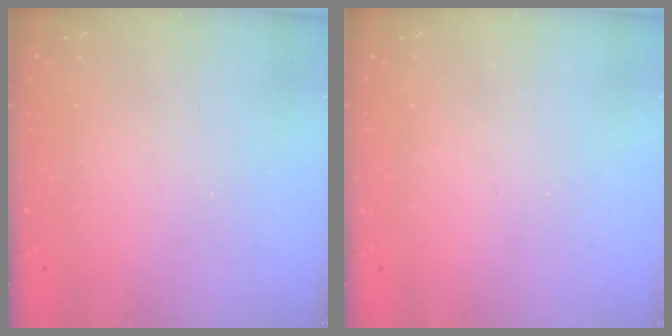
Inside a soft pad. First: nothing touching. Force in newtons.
{"total": 0.0}